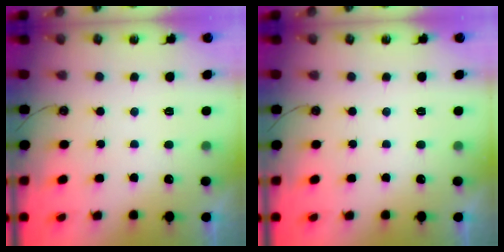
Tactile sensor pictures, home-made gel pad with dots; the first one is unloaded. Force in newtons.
{"total": 0.0}